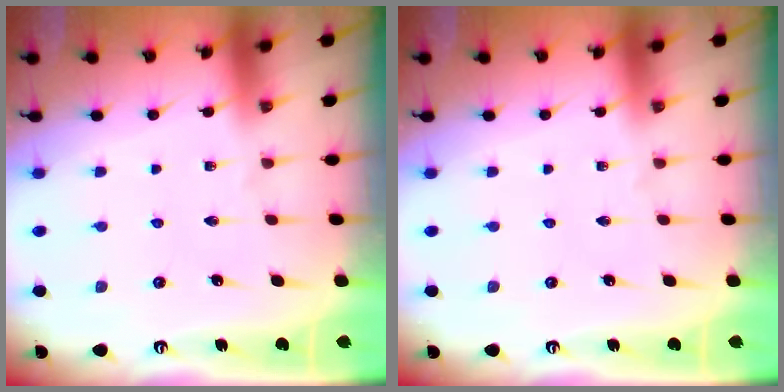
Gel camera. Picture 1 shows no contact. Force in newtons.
{"total": 0.0}